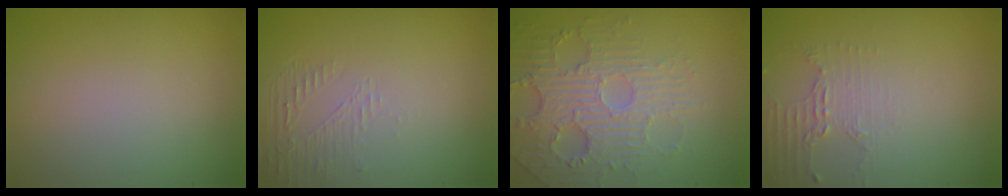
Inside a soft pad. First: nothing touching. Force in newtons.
{"total": 1.3, "press": 0.0, "slide": 1.3}
{"total": 4.3, "press": 4.0, "slide": 1.8}
{"total": 2.1, "press": 1.5, "slide": 1.4}